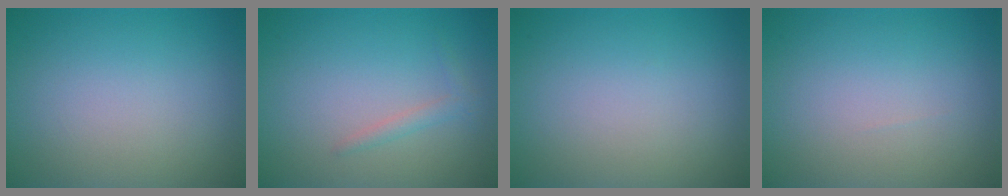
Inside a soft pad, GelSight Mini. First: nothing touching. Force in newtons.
{"total": 1.1, "press": 1.1, "slide": 0.0}
{"total": 0.0}
{"total": 0.0}